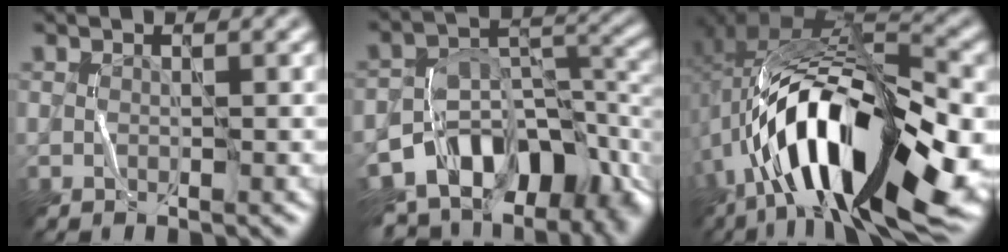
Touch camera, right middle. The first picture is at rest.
{"total": 12.2, "force": [-6.6, 7.7, 6.8], "torque": [-0.103, -0.008, -0.100]}
{"total": 18.4, "force": [-5.7, 7.8, 15.6], "torque": [-0.275, 0.015, -0.093]}